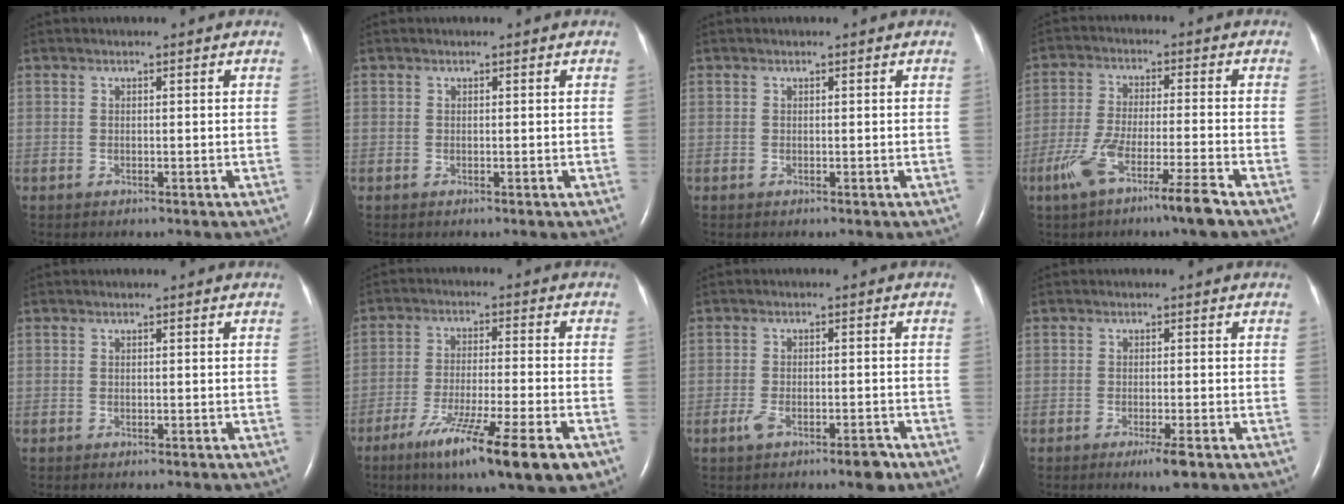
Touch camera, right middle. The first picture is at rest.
{"total": 0.0}
{"total": 0.0}
{"total": 9.0, "force": [-5.6, -0.3, 7.1], "torque": [-0.139, -0.016, -0.104]}
{"total": 0.0}
{"total": 14.8, "force": [-8.5, 0.6, 12.1], "torque": [-0.184, -0.041, -0.137]}
{"total": 4.5, "force": [-2.8, 1.2, 3.4], "torque": [-0.059, -0.001, -0.043]}
{"total": 3.0, "force": [-1.7, 0.1, 2.4], "torque": [-0.040, -0.008, -0.026]}